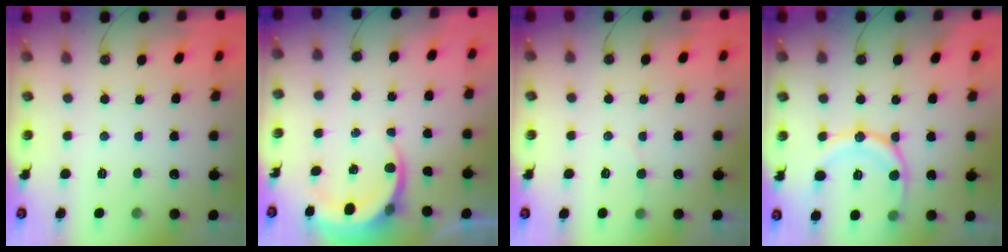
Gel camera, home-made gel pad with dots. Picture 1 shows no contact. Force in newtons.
{"total": 4.9, "press": 4.9, "slide": 0.1}
{"total": 4.5, "press": 4.3, "slide": 1.5}
{"total": 15.7, "press": 15.6, "slide": 1.7}